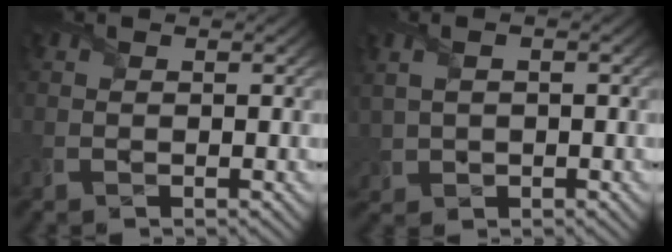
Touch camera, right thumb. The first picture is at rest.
{"total": 2.7, "force": [0.5, 1.7, 2.0], "torque": [-0.054, -0.001, 0.013]}